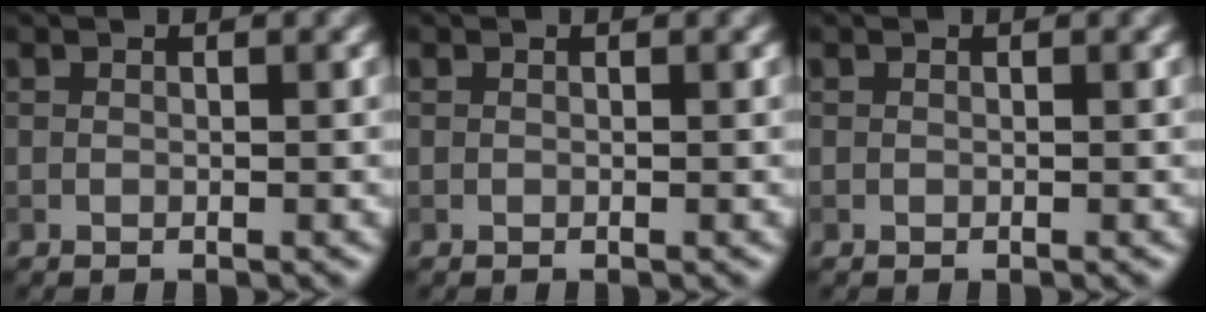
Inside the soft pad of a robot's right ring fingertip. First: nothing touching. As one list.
[{"total": 0.0}, {"total": 0.0}]